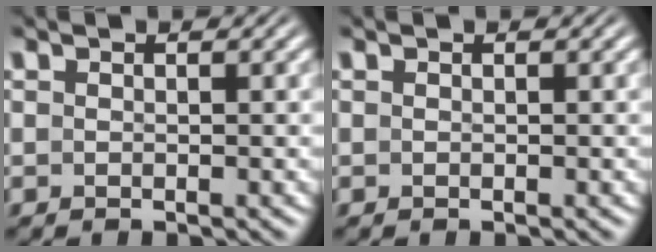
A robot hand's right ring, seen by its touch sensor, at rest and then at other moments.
{"total": 0.0}